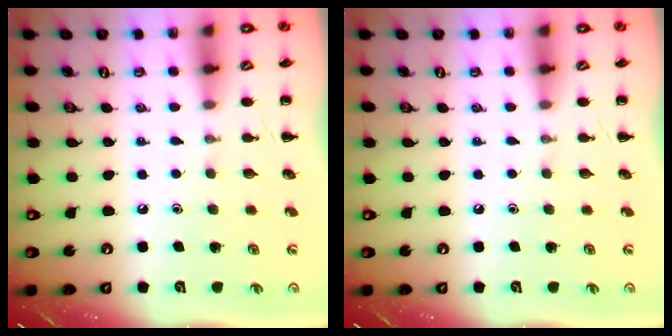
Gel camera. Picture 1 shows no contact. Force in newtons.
{"total": 0.0}